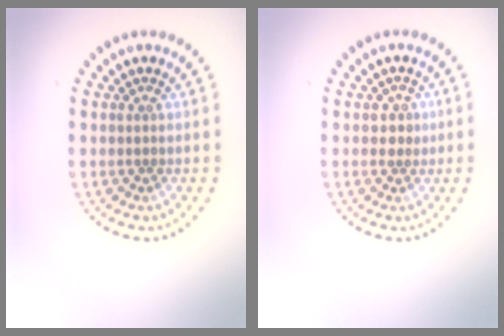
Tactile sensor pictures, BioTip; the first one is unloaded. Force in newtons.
{"total": 1.2, "press": 1.2, "slide": 0.4}